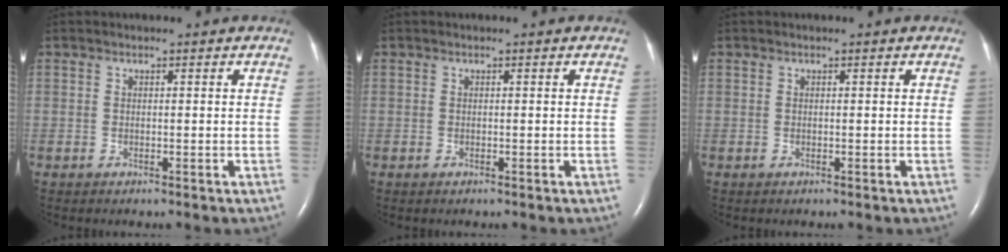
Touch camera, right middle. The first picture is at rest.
{"total": 0.0}
{"total": 0.0}